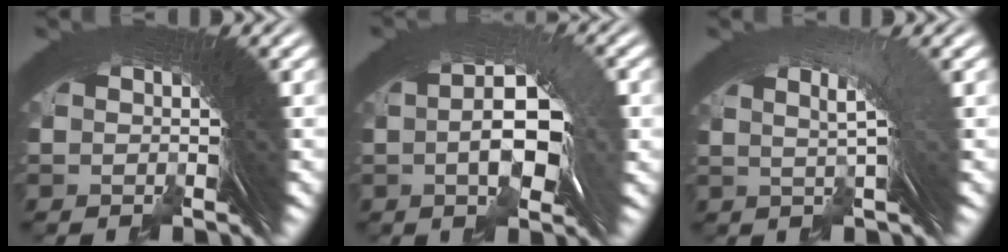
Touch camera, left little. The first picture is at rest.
{"total": 6.1, "force": [0.7, 2.4, 5.5], "torque": [-0.080, 0.009, 0.010]}
{"total": 2.9, "force": [1.3, -1.0, 2.4], "torque": [-0.017, 0.021, 0.018]}